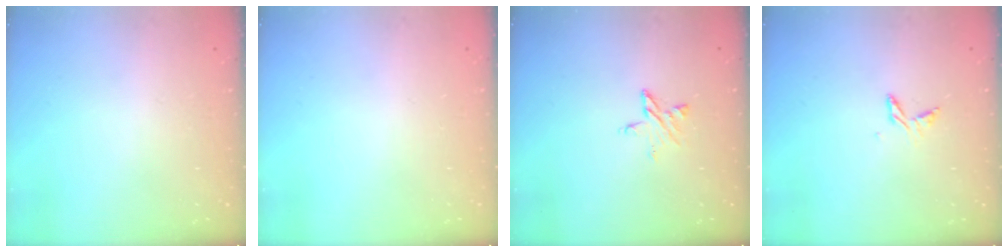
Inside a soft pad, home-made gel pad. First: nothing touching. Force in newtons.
{"total": 0.0}
{"total": 4.2, "press": 4.2, "slide": 0.4}
{"total": 5.3, "press": 5.2, "slide": 0.6}